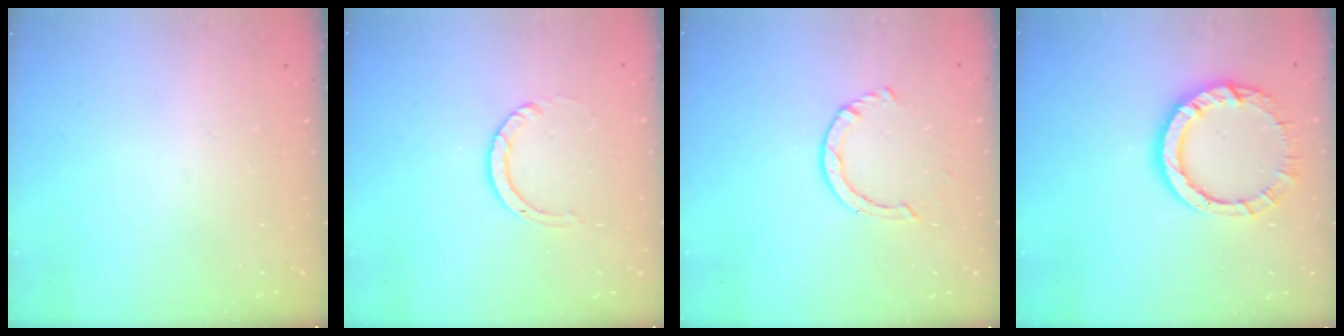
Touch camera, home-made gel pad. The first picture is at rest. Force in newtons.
{"total": 4.0, "press": 4.0, "slide": 0.2}
{"total": 2.2, "press": 2.2, "slide": 0.4}
{"total": 10.2, "press": 10.2, "slide": 0.9}